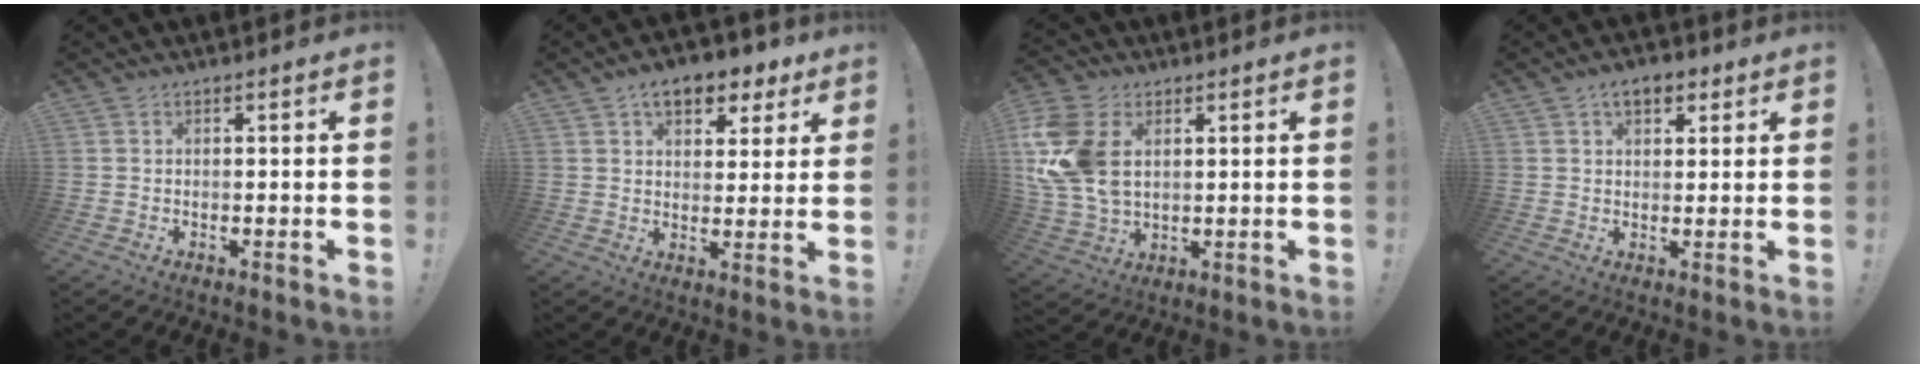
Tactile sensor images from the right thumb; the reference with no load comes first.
{"total": 9.8, "force": [5.6, 5.7, 5.8], "torque": [-0.079, -0.024, 0.101]}
{"total": 16.8, "force": [4.2, 11.4, 11.6], "torque": [-0.251, -0.014, 0.080]}
{"total": 6.0, "force": [3.0, 3.6, 3.7], "torque": [-0.045, -0.004, 0.050]}